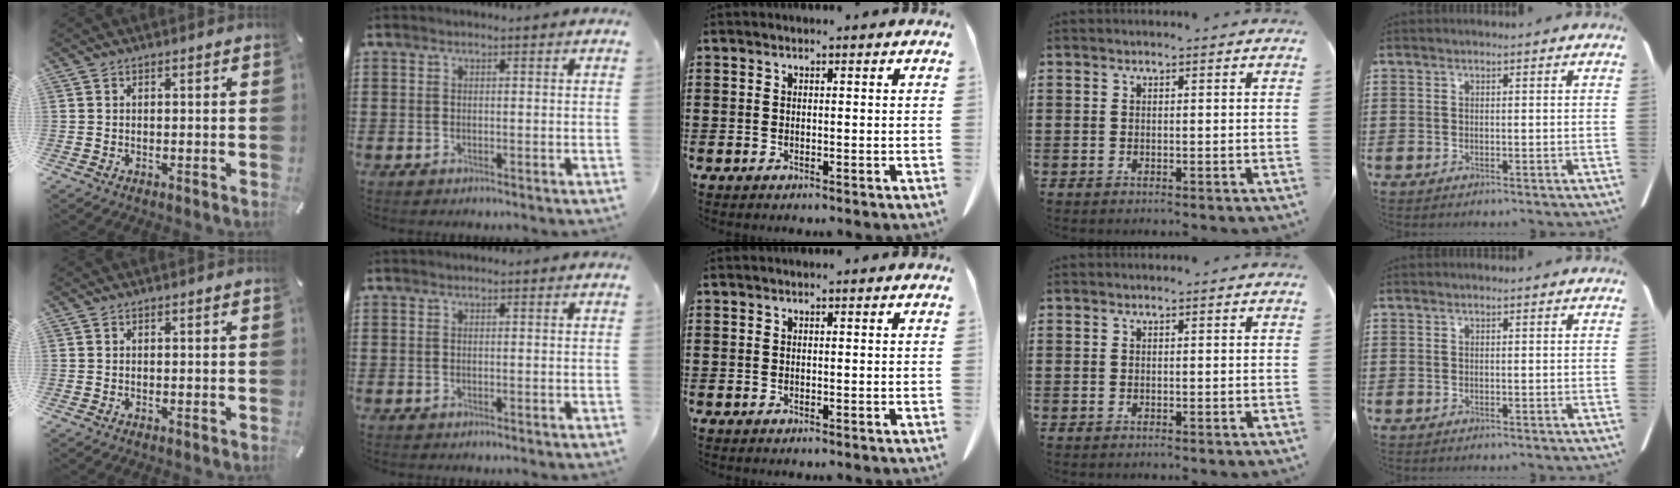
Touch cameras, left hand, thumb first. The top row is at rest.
{}